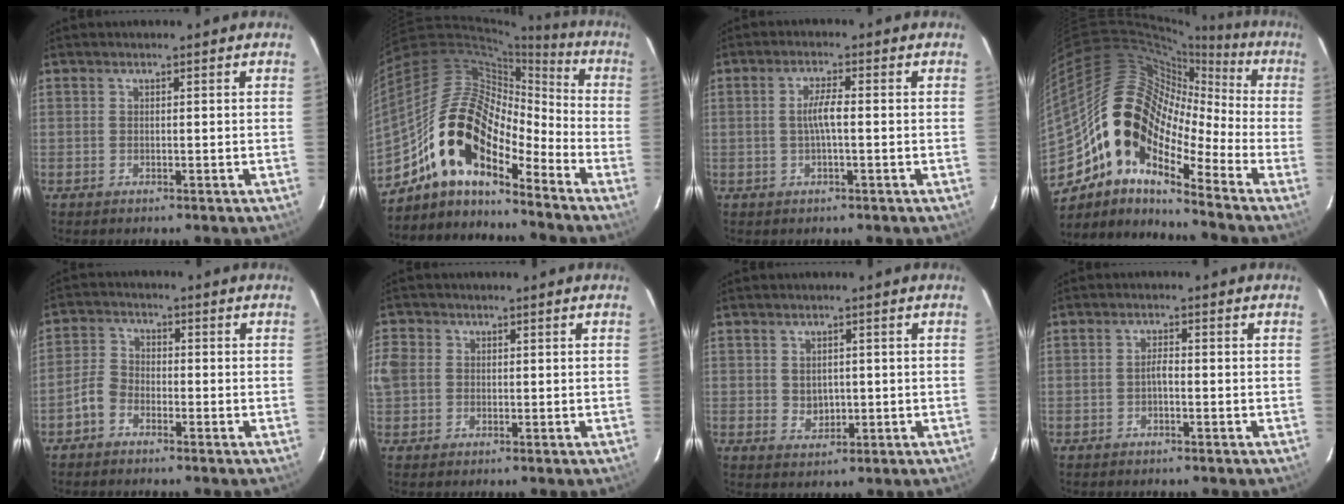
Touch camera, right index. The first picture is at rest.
{"total": 17.3, "force": [-11.9, 6.7, 10.6], "torque": [-0.186, 0.003, -0.238]}
{"total": 3.5, "force": [-0.3, 0.3, 3.5], "torque": [-0.067, 0.004, -0.005]}
{"total": 15.5, "force": [-8.0, 8.1, 10.5], "torque": [-0.169, 0.009, -0.172]}
{"total": 4.5, "force": [-2.8, 2.8, 2.0], "torque": [-0.044, 0.017, -0.059]}
{"total": 6.0, "force": [-0.4, 5.3, 2.7], "torque": [-0.067, 0.007, -0.011]}
{"total": 3.0, "force": [0.2, 2.6, 1.5], "torque": [-0.023, 0.000, 0.010]}
{"total": 1.5, "force": [-0.7, 0.4, 1.2], "torque": [-0.024, 0.007, -0.014]}